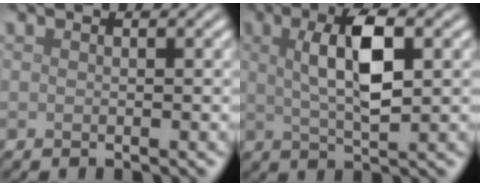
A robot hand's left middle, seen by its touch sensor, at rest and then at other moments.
{"total": 5.8, "force": [1.4, 1.9, 5.3], "torque": [-0.096, 0.007, 0.023]}